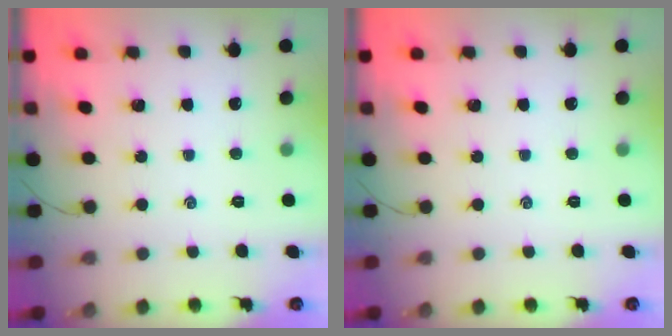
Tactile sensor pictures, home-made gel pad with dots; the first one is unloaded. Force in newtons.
{"total": 0.0}